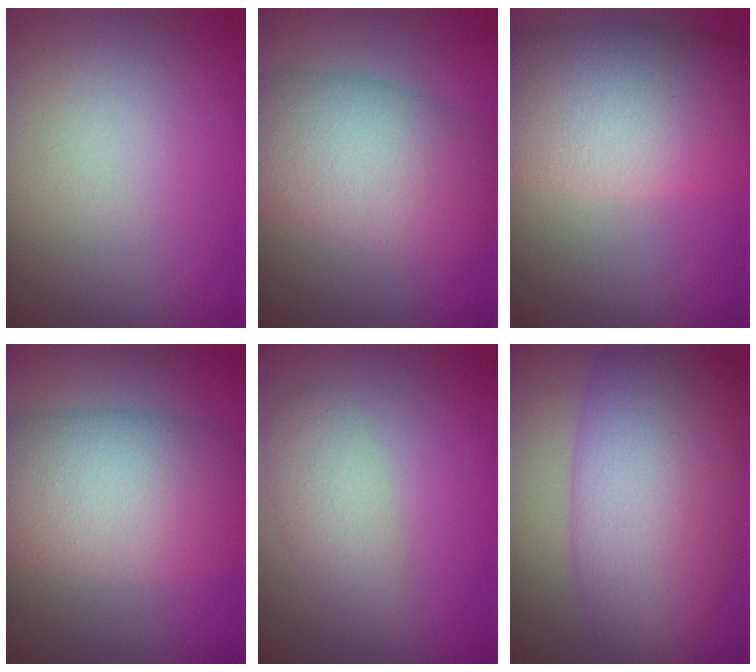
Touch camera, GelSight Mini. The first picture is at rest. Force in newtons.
{"total": 9.1, "press": 9.1, "slide": 0.3}
{"total": 10.7, "press": 10.7, "slide": 0.7}
{"total": 9.6, "press": 9.6, "slide": 0.4}
{"total": 2.5, "press": 2.5, "slide": 0.1}
{"total": 9.9, "press": 9.9, "slide": 0.2}